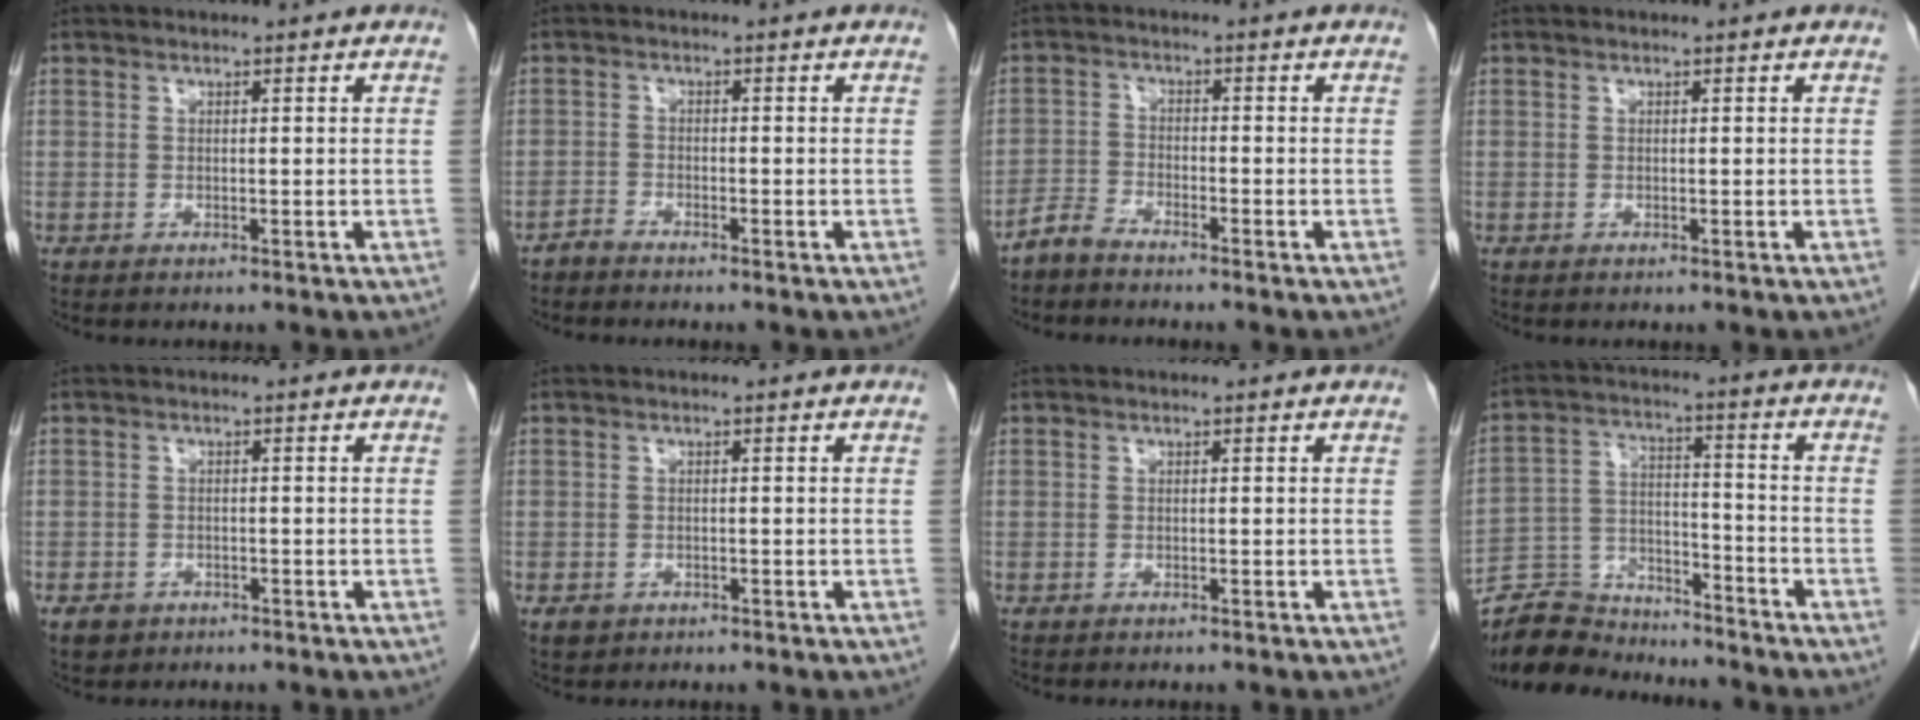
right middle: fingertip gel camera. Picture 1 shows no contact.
{"total": 1.5, "force": [-1.4, 0.2, 0.1], "torque": [-0.003, -0.001, -0.028]}
{"total": 2.7, "force": [-2.7, 0.4, 0.4], "torque": [-0.010, -0.006, -0.055]}
{"total": 0.0}
{"total": 2.4, "force": [-1.5, 1.8, 0.6], "torque": [-0.014, 0.004, -0.020]}
{"total": 1.6, "force": [-0.8, 1.2, 0.5], "torque": [-0.011, 0.003, -0.007]}
{"total": 0.0}
{"total": 11.7, "force": [-11.0, 3.5, 1.3], "torque": [-0.022, 0.028, -0.198]}